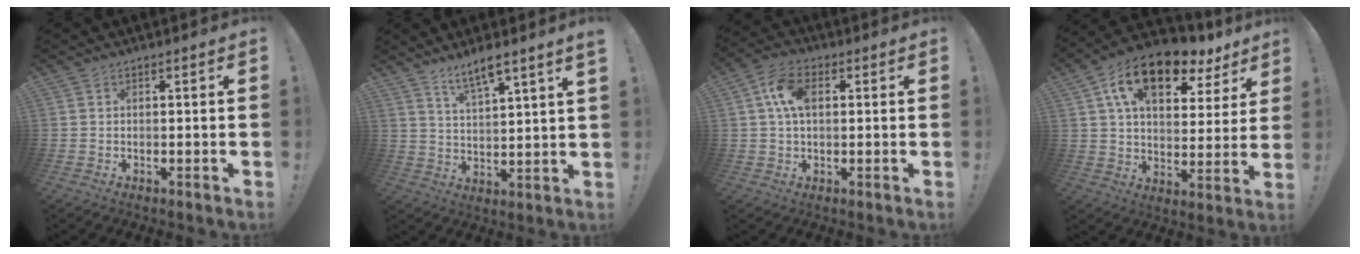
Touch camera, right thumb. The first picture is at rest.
{"total": 7.5, "force": [6.1, 0.3, 4.4], "torque": [-0.070, -0.040, 0.104]}
{"total": 9.3, "force": [2.1, 5.8, 6.9], "torque": [-0.130, 0.008, 0.038]}
{"total": 17.1, "force": [9.8, 8.9, 10.8], "torque": [-0.172, -0.052, 0.169]}